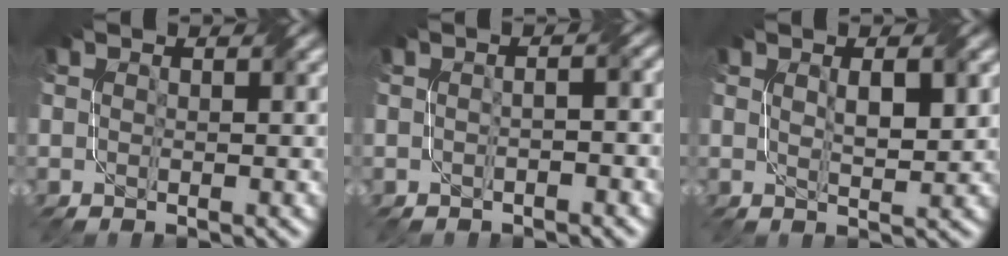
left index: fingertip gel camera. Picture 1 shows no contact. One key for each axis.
{"total": 2.2, "fx": -0.3, "fy": 0.9, "fz": 2.0, "tx": -0.023, "ty": 0.005, "tz": -0.012}
{"total": 2.7, "fx": 0.7, "fy": 0.7, "fz": 2.5, "tx": -0.047, "ty": 0.002, "tz": 0.017}